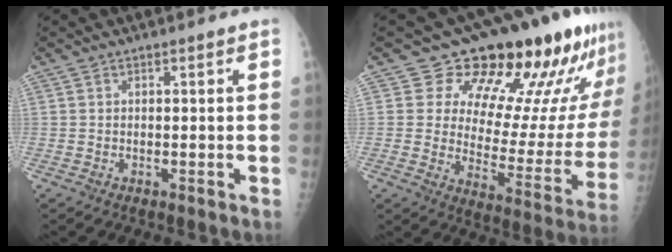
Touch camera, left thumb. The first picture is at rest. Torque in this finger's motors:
{"motor_torque": [0.50, 0.52, 0.07, -0.52, 0.11]}